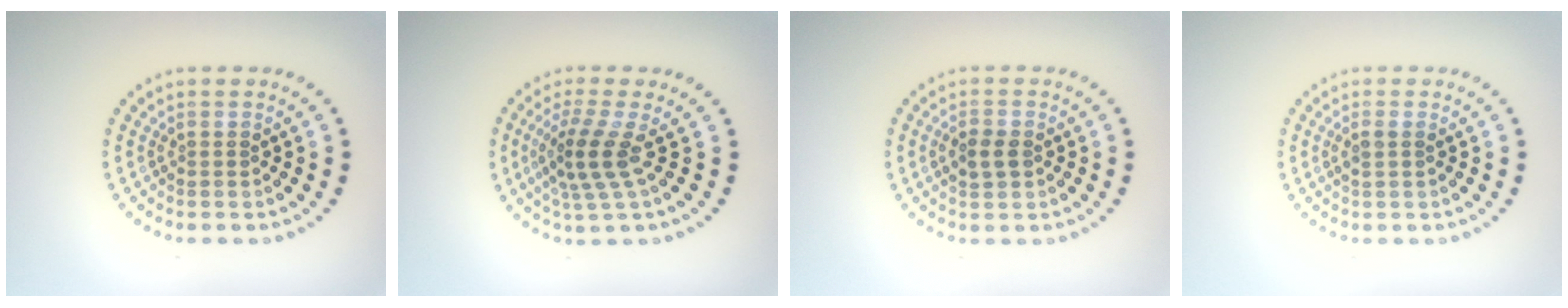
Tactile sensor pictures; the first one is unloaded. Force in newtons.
{"total": 3.5, "press": 2.7, "slide": 2.2}
{"total": 2.1, "press": 2.1, "slide": 0.3}
{"total": 1.1, "press": 0.9, "slide": 0.5}